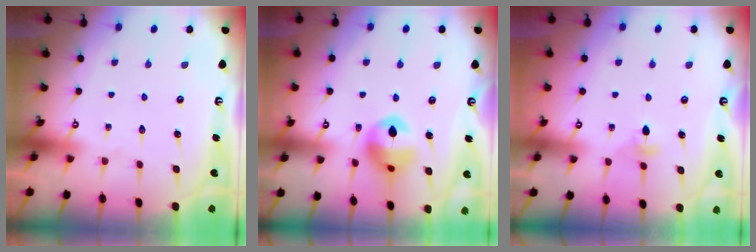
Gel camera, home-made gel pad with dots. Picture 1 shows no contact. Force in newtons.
{"total": 12.8, "press": 12.7, "slide": 1.3}
{"total": 3.1, "press": 3.0, "slide": 0.8}